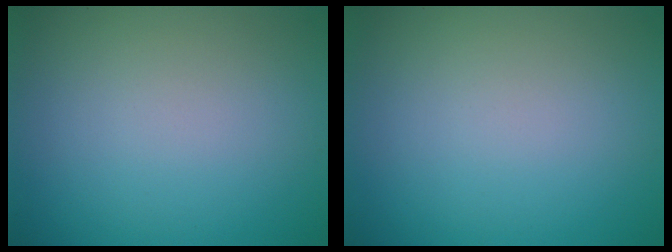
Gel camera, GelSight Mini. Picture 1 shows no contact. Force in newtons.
{"total": 0.0}